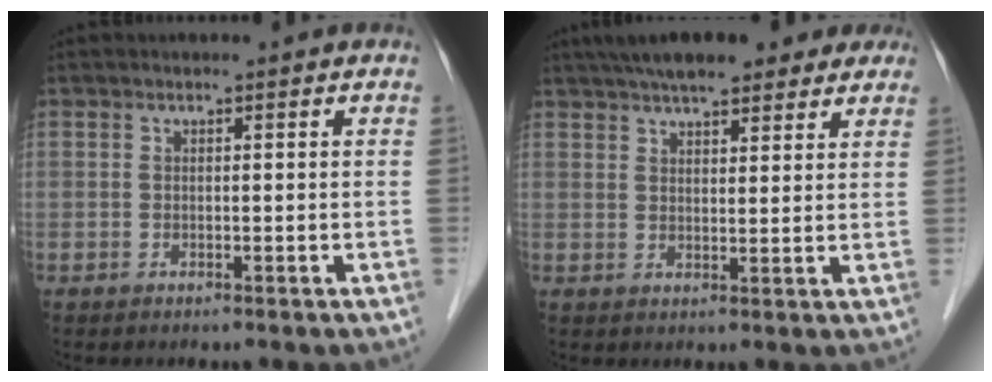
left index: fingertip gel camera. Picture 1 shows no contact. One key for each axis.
{"total": 13.9, "fx": 11.1, "fy": 4.1, "fz": 7.3, "tx": -0.109, "ty": 0.042, "tz": 0.151}